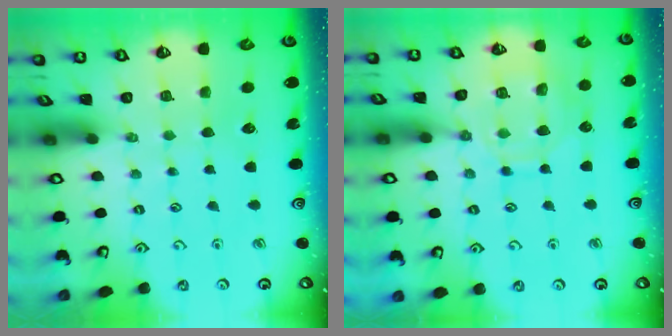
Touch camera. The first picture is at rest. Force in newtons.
{"total": 12.4, "press": 12.4, "slide": 1.0}